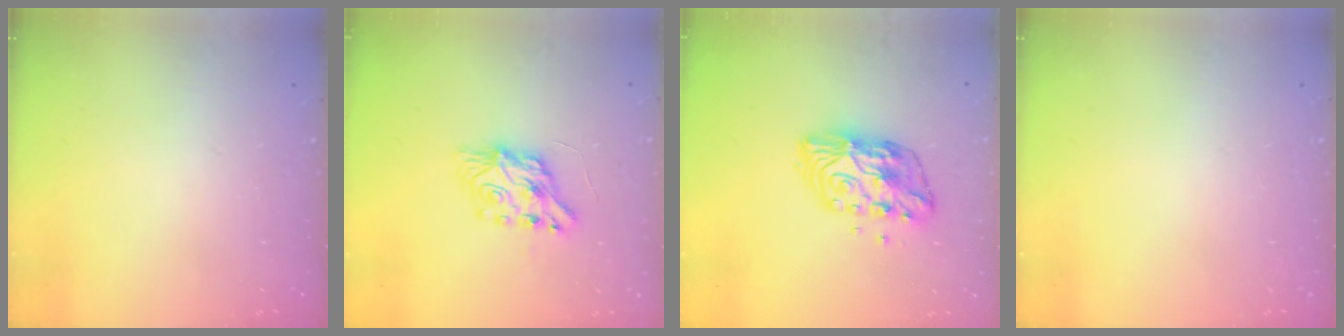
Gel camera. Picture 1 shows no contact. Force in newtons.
{"total": 8.3, "press": 8.2, "slide": 0.4}
{"total": 12.5, "press": 12.5, "slide": 1.0}
{"total": 0.0}